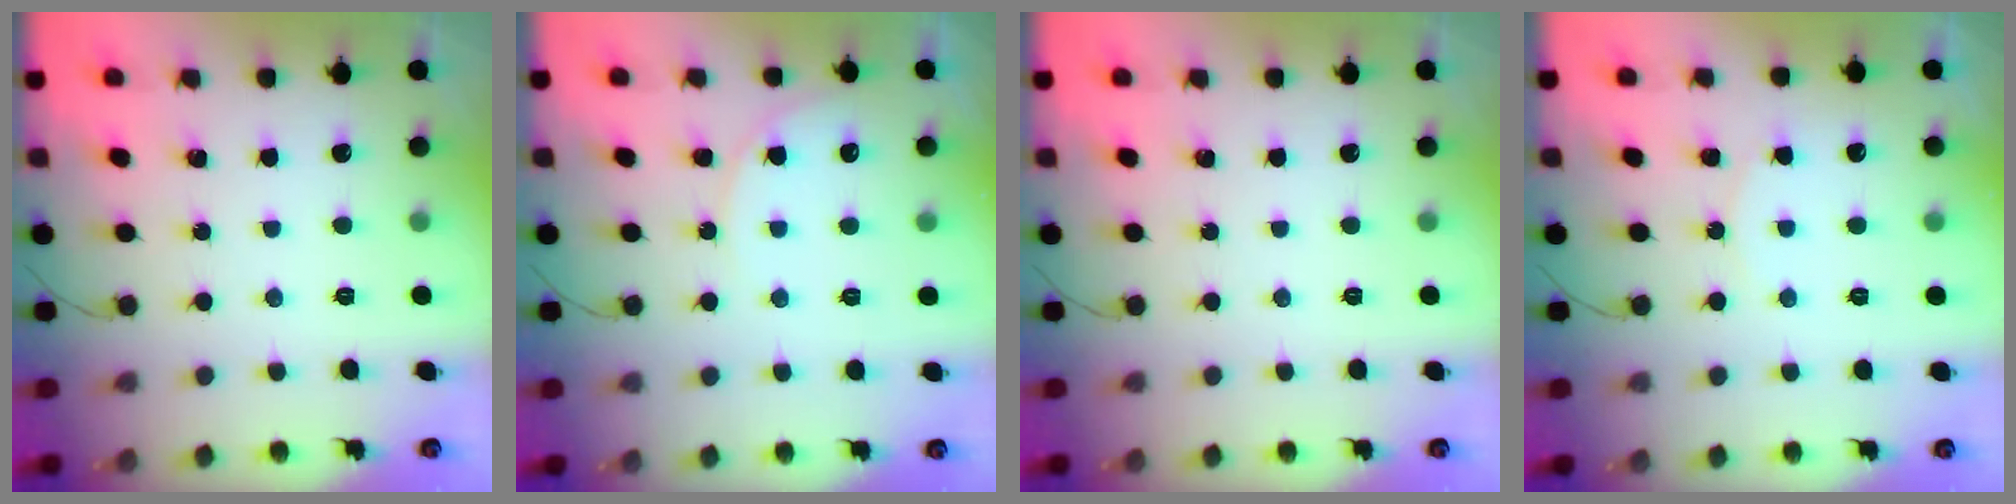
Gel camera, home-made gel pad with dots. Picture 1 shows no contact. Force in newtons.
{"total": 7.3, "press": 7.3, "slide": 0.4}
{"total": 0.0}
{"total": 3.5, "press": 3.4, "slide": 0.5}